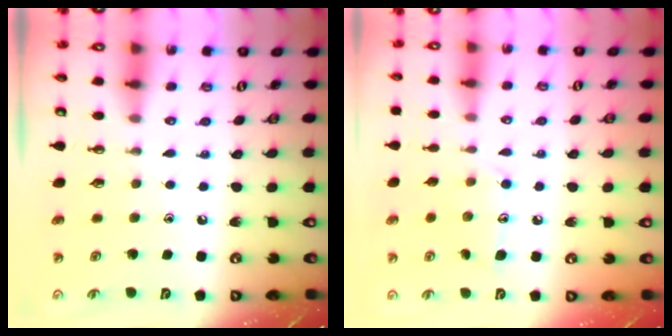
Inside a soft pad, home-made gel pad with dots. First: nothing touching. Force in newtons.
{"total": 9.7, "press": 9.6, "slide": 0.7}